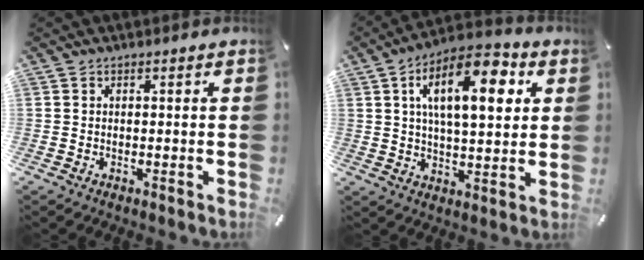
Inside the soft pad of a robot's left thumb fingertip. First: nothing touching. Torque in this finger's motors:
{"motor_torque": [1.59, 1.55, 1.89, -0.88, 0.23]}